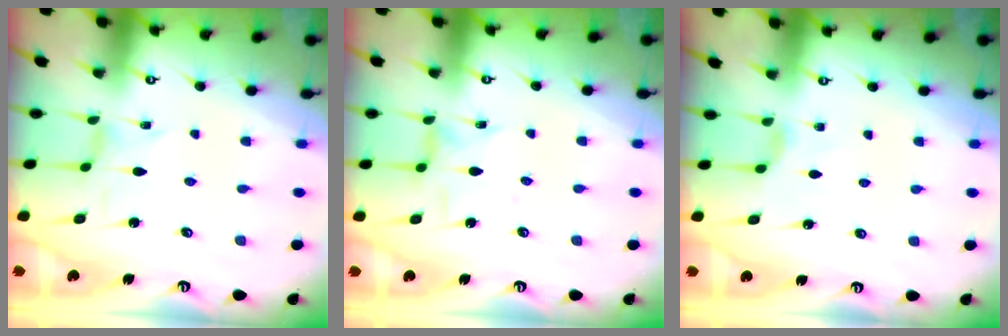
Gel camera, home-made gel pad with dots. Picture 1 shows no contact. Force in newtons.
{"total": 2.5, "press": 2.5, "slide": 0.4}
{"total": 2.9, "press": 2.9, "slide": 0.5}